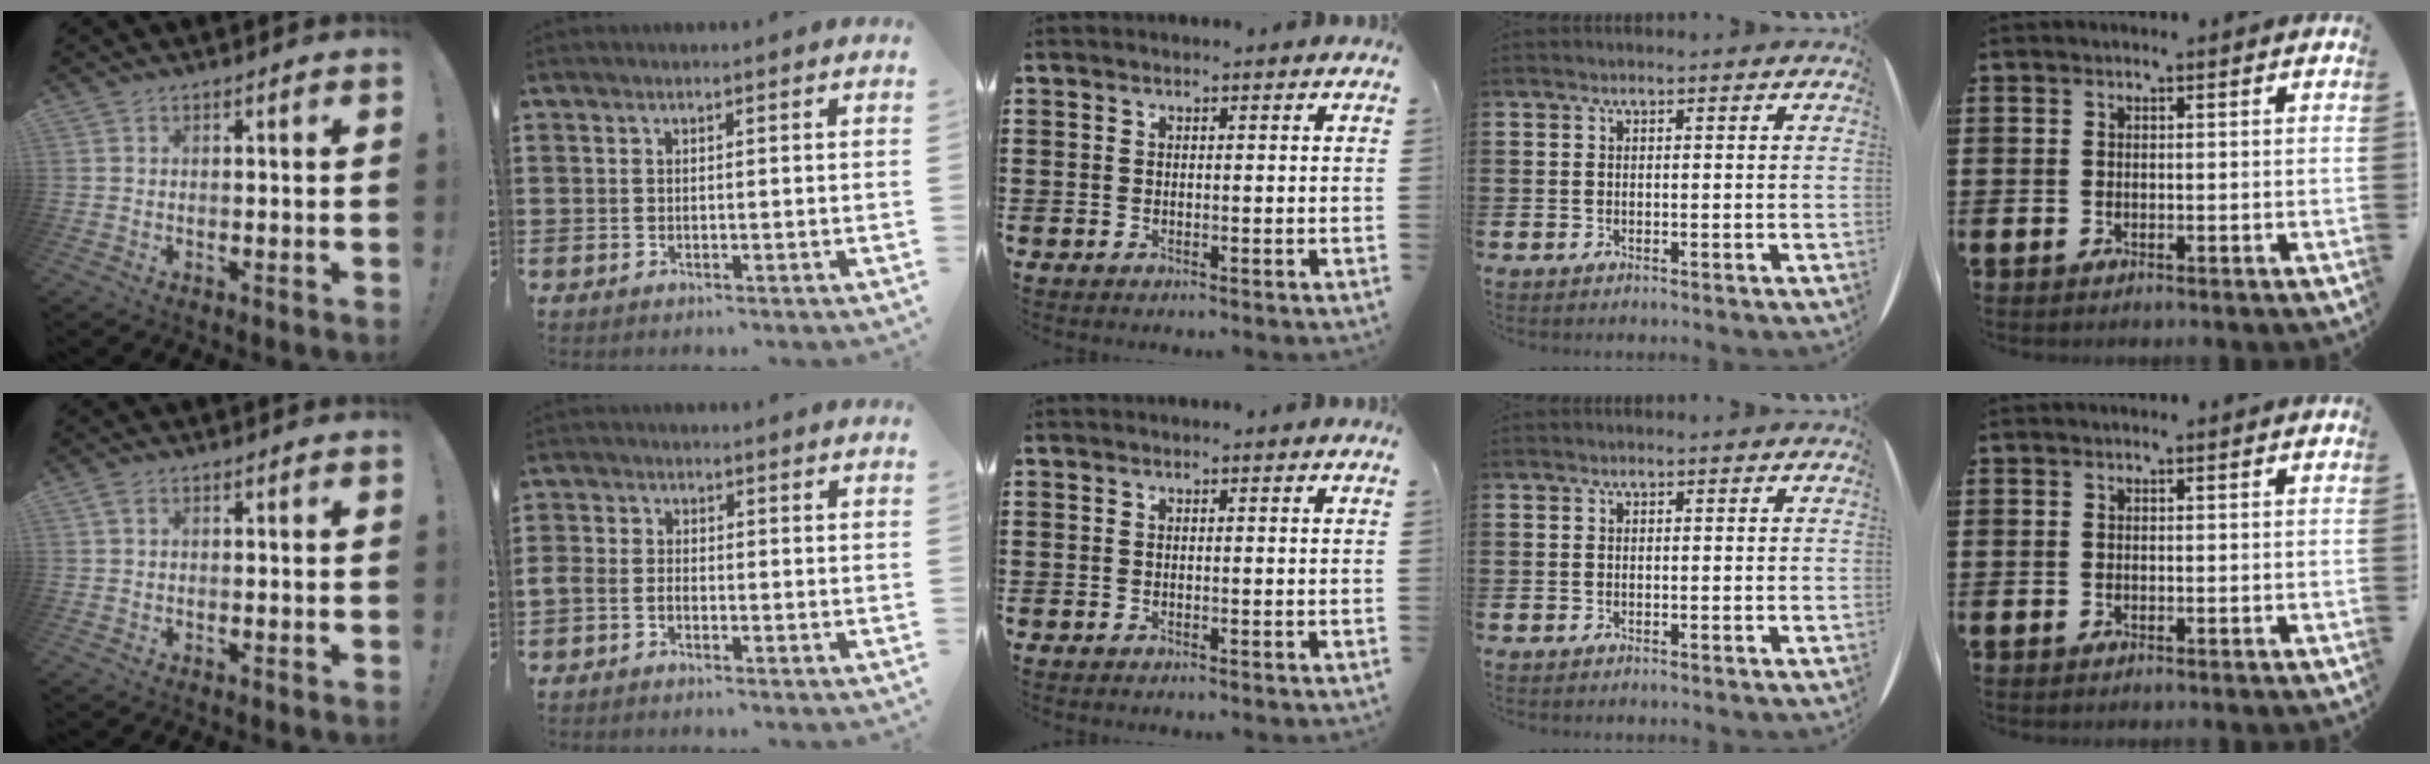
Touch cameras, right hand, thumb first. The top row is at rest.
{"thumb": {"total": 1.2, "force": [0.5, 0.8, 0.6], "torque": [-0.014, 0.005, 0.010]}, "index": {"total": 1.7, "force": [-1.5, 0.6, 0.7], "torque": [-0.016, 0.001, -0.030]}}